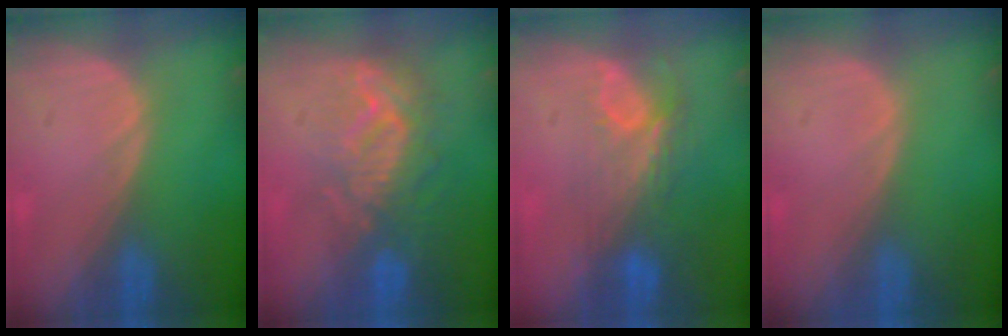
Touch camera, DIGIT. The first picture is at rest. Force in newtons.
{"total": 9.2, "press": 8.6, "slide": 3.3}
{"total": 7.6, "press": 6.7, "slide": 3.5}
{"total": 0.0}